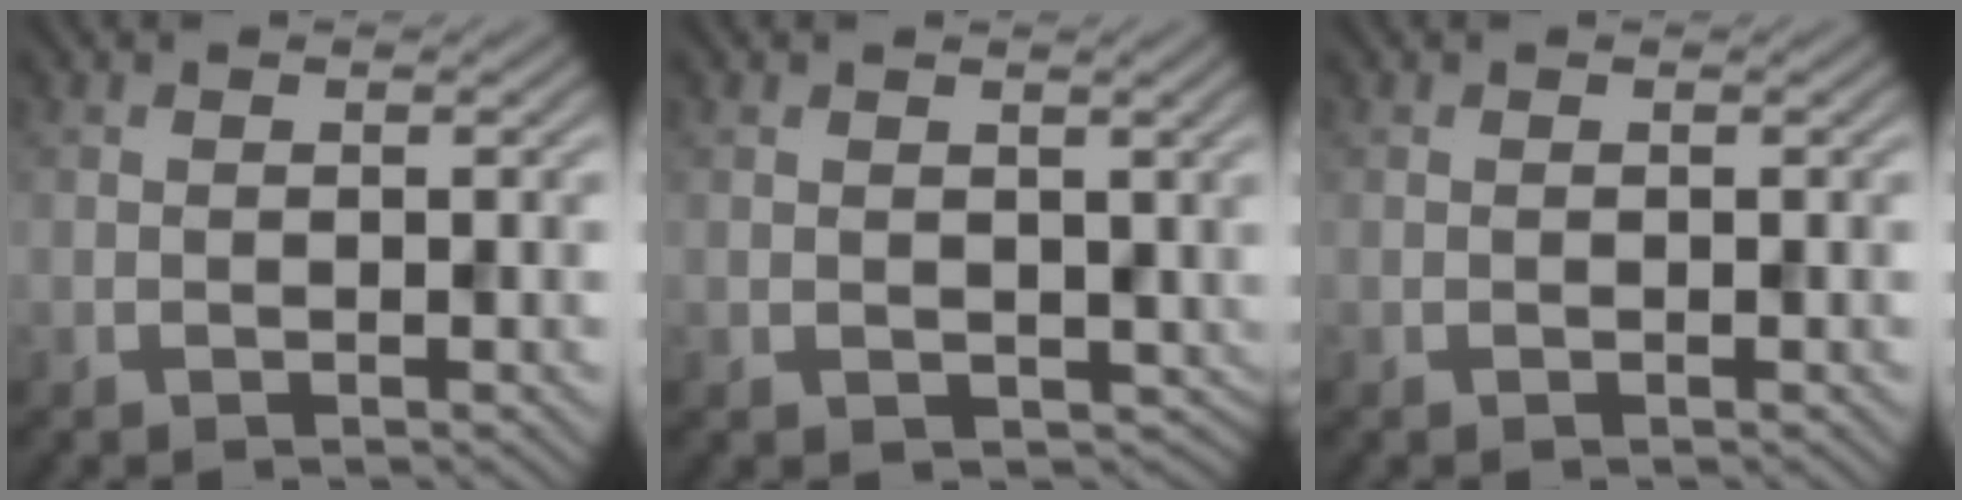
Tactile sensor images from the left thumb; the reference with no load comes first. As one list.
[{"total": 3.3, "force": [0.7, 2.6, 1.9], "torque": [-0.047, -0.016, 0.016]}, {"total": 0.0}]